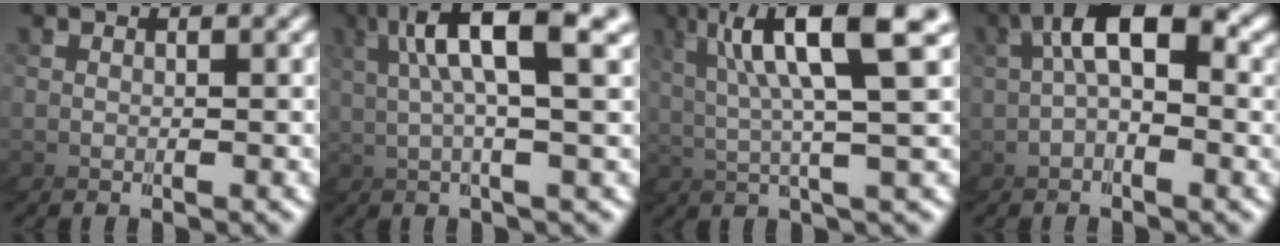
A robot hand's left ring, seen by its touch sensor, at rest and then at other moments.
{"total": 4.6, "force": [3.4, -0.7, 3.1], "torque": [-0.060, 0.035, 0.041]}
{"total": 6.6, "force": [4.5, 0.5, 4.9], "torque": [-0.091, 0.036, 0.058]}
{"total": 5.5, "force": [1.6, 3.4, 4.0], "torque": [-0.105, -0.006, 0.021]}